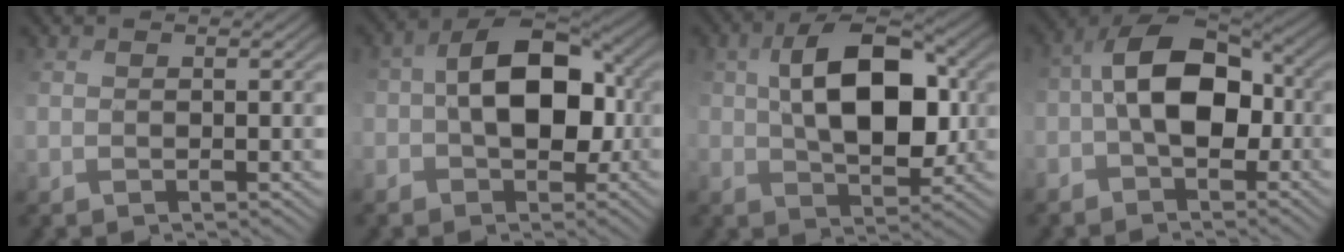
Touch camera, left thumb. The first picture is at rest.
{"total": 10.0, "force": [-0.5, 6.2, 7.8], "torque": [-0.144, 0.004, -0.009]}
{"total": 10.7, "force": [2.0, 6.1, 8.5], "torque": [-0.141, 0.013, 0.043]}
{"total": 9.2, "force": [-1.2, 4.9, 7.7], "torque": [-0.149, 0.016, -0.032]}